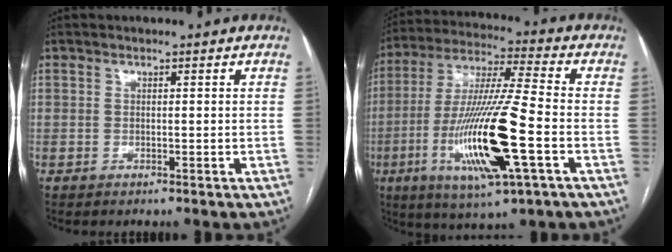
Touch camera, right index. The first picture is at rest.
{"total": 18.9, "force": [-5.4, 1.3, 18.0], "torque": [-0.370, -0.023, -0.097]}